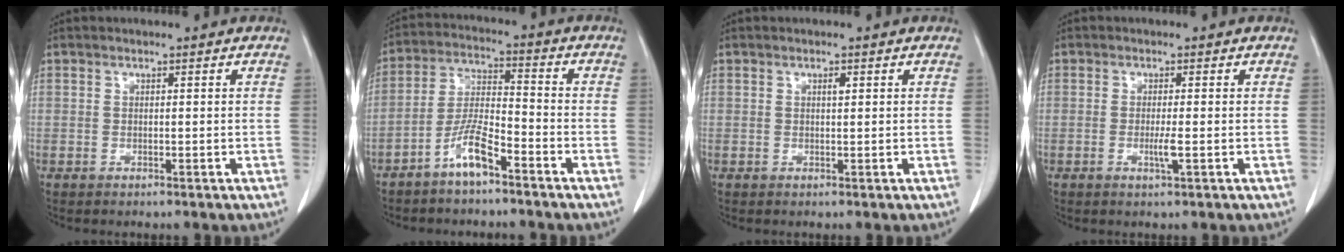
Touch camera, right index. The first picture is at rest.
{"total": 7.1, "force": [-4.7, 1.3, 5.1], "torque": [-0.112, 0.005, -0.093]}
{"total": 0.8, "force": [0.3, 0.2, 0.7], "torque": [-0.014, 0.000, 0.005]}
{"total": 2.0, "force": [-0.5, -0.1, 1.9], "torque": [-0.037, -0.005, -0.010]}